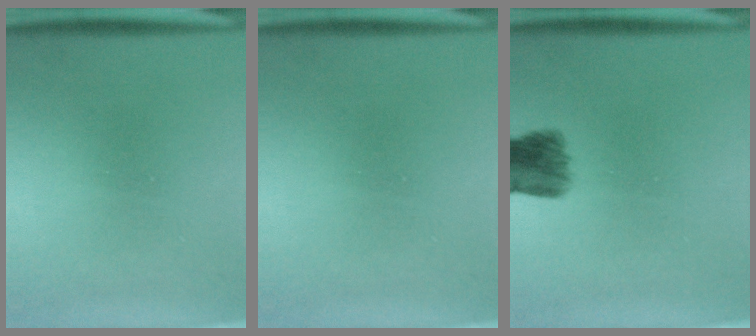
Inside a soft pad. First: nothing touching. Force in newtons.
{"total": 0.0}
{"total": 6.0}